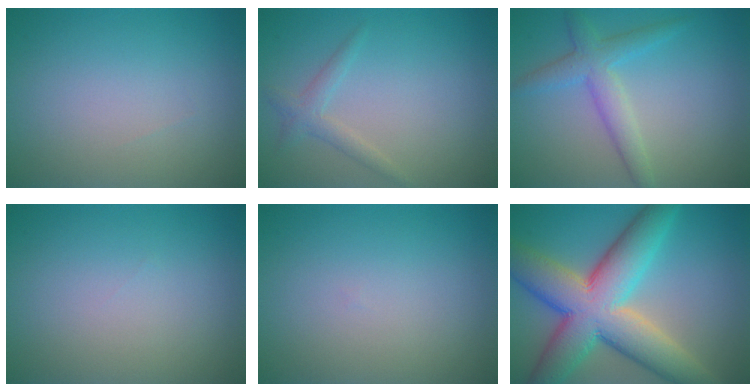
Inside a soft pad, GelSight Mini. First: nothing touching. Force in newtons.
{"total": 1.7, "press": 1.7, "slide": 0.1}
{"total": 3.4, "press": 3.4, "slide": 0.1}
{"total": 0.0}
{"total": 0.0}
{"total": 12.0, "press": 12.0, "slide": 0.7}